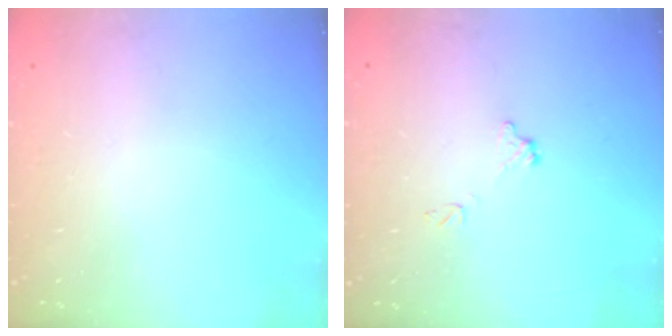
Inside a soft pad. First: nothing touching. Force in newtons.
{"total": 6.8, "press": 6.8, "slide": 0.4}